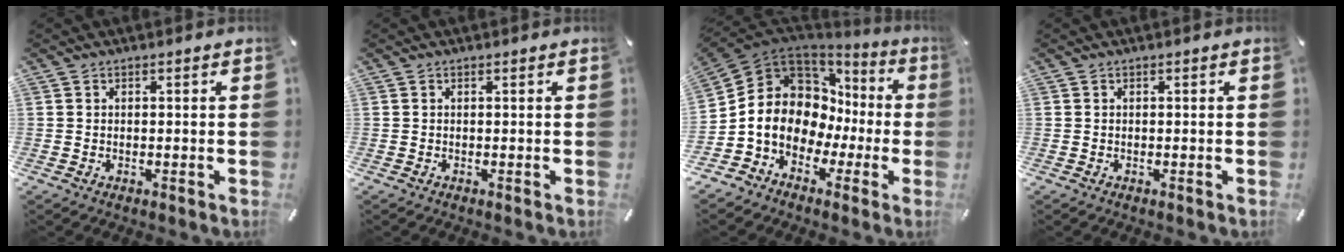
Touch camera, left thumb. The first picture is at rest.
{"total": 0.0}
{"total": 12.5, "force": [-0.8, 11.1, 5.6], "torque": [-0.125, -0.028, -0.016]}
{"total": 0.0}